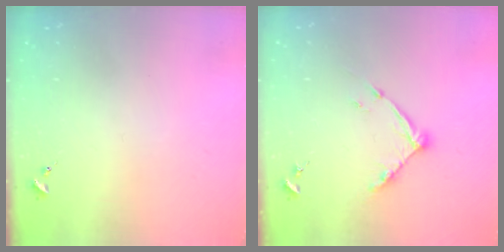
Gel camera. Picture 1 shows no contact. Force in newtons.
{"total": 9.0, "press": 9.0, "slide": 0.7}